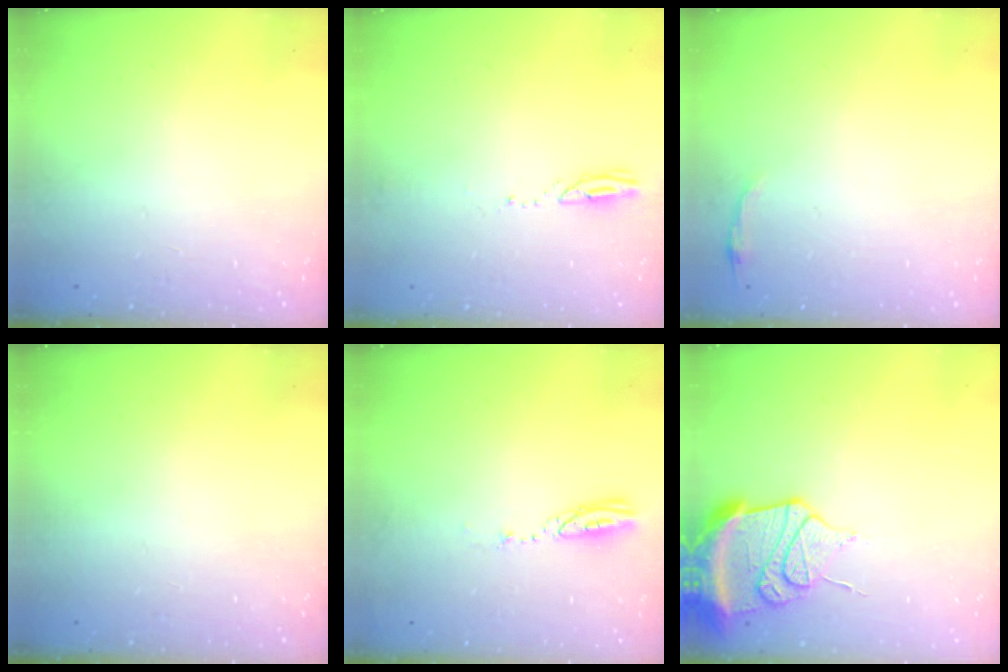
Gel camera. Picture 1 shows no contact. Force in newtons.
{"total": 2.4, "press": 2.4, "slide": 0.3}
{"total": 2.8, "press": 2.8, "slide": 0.6}
{"total": 0.0}
{"total": 3.7, "press": 3.6, "slide": 0.3}
{"total": 15.7, "press": 14.5, "slide": 6.0}